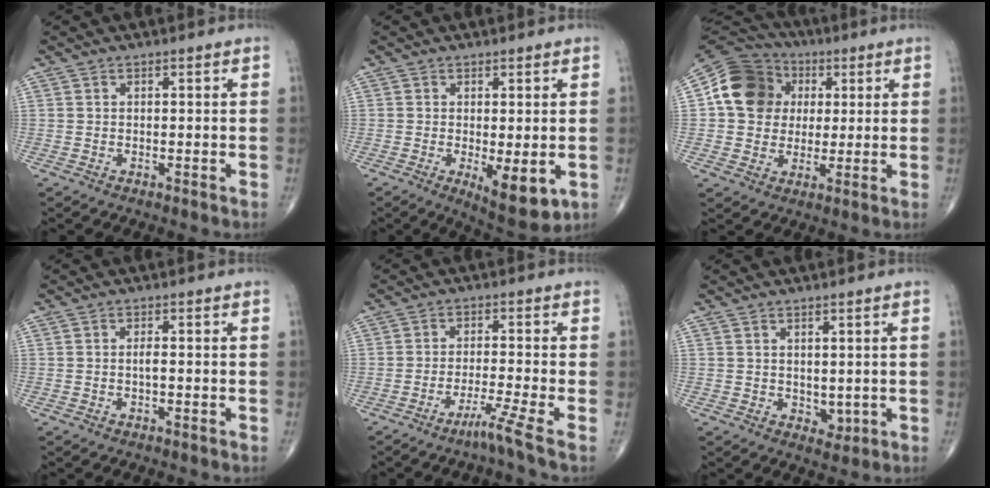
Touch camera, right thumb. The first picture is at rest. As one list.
[{"total": 7.5, "force": [-1.8, 2.7, 6.8], "torque": [-0.091, -0.021, -0.019]}, {"total": 14.4, "force": [2.6, 12.4, 7.0], "torque": [-0.109, 0.013, 0.039]}, {"total": 1.1, "force": [-0.2, 0.3, 1.1], "torque": [-0.017, 0.001, -0.006]}, {"total": 4.5, "force": [-3.1, -1.7, 2.8], "torque": [-0.068, 0.005, -0.068]}, {"total": 2.4, "force": [0.5, 1.7, 1.7], "torque": [-0.017, -0.010, 0.016]}]